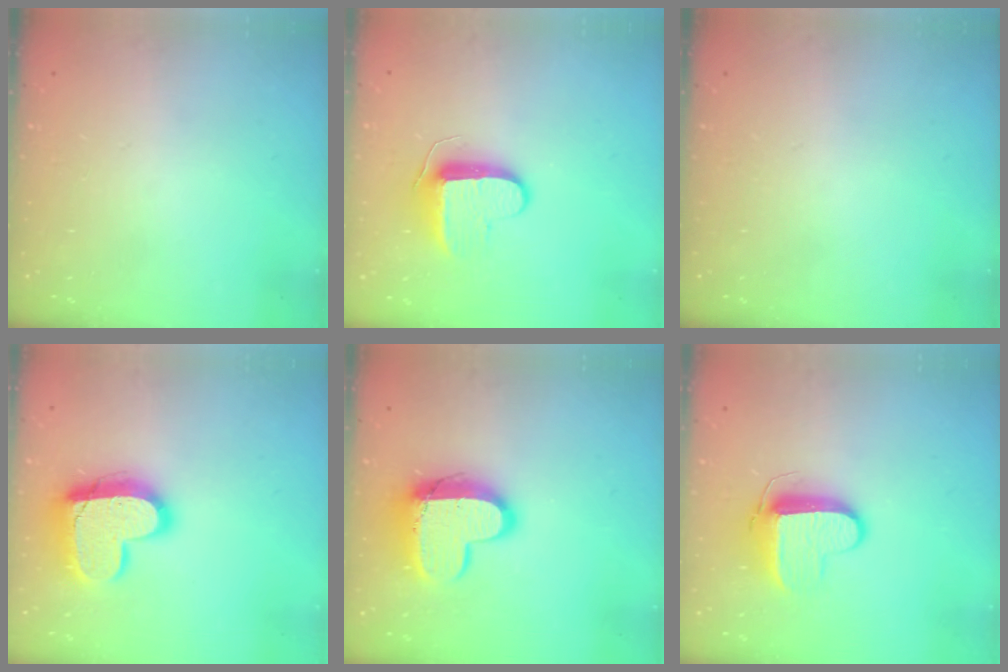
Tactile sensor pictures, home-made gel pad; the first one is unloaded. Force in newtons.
{"total": 10.5, "press": 10.4, "slide": 1.0}
{"total": 0.0}
{"total": 18.2, "press": 18.2, "slide": 1.4}
{"total": 14.2, "press": 14.1, "slide": 1.1}
{"total": 10.3, "press": 10.3, "slide": 1.1}